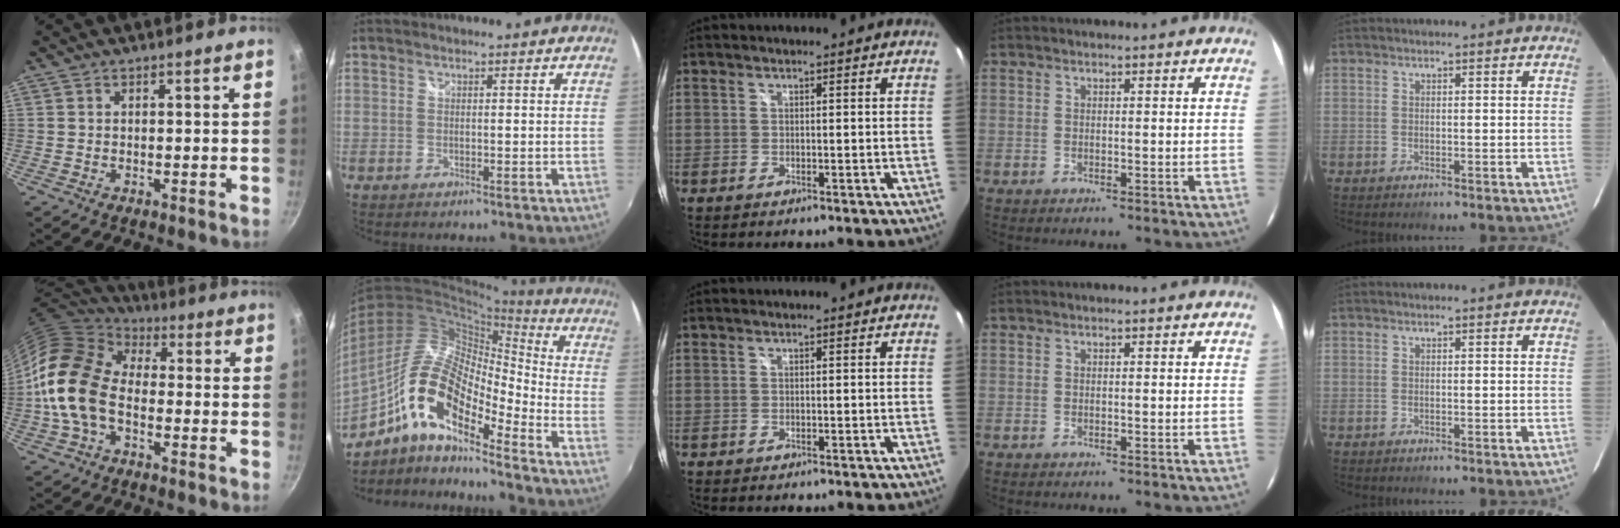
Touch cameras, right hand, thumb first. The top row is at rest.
{"thumb": {"total": 15.6, "force": [-2.6, 10.4, 11.4], "torque": [-0.192, 0.031, -0.070]}, "index": {"total": 18.9, "force": [-9.8, 6.9, 14.7], "torque": [-0.265, -0.001, -0.200]}}